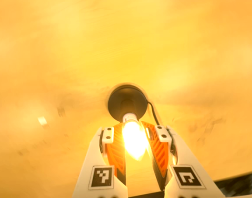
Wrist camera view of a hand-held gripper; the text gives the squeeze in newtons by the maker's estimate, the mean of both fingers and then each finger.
{"total": 13.1, "left": 13.5, "right": 12.7}